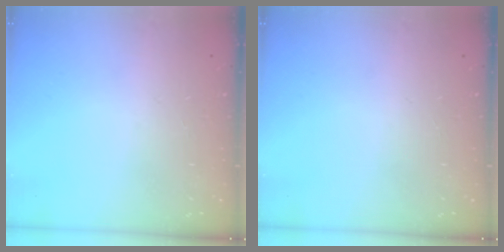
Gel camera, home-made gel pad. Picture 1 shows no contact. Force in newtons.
{"total": 0.0}